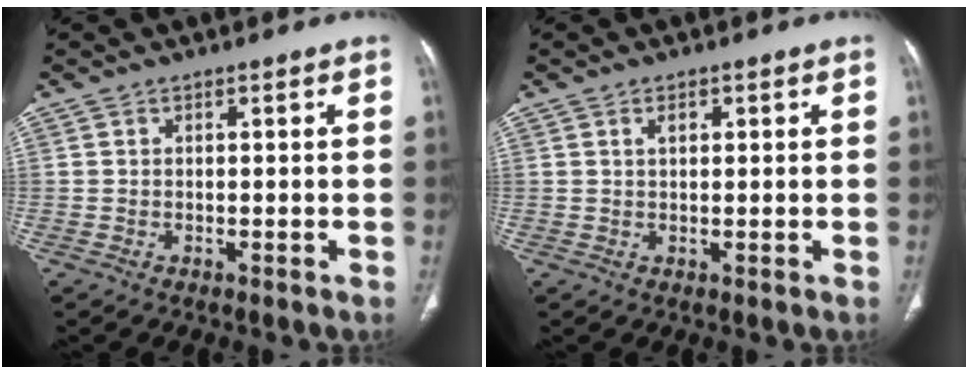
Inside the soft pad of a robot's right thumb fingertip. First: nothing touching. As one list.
[{"total": 1.7, "force": [0.8, 0.9, 1.3], "torque": [-0.017, -0.001, 0.013]}]